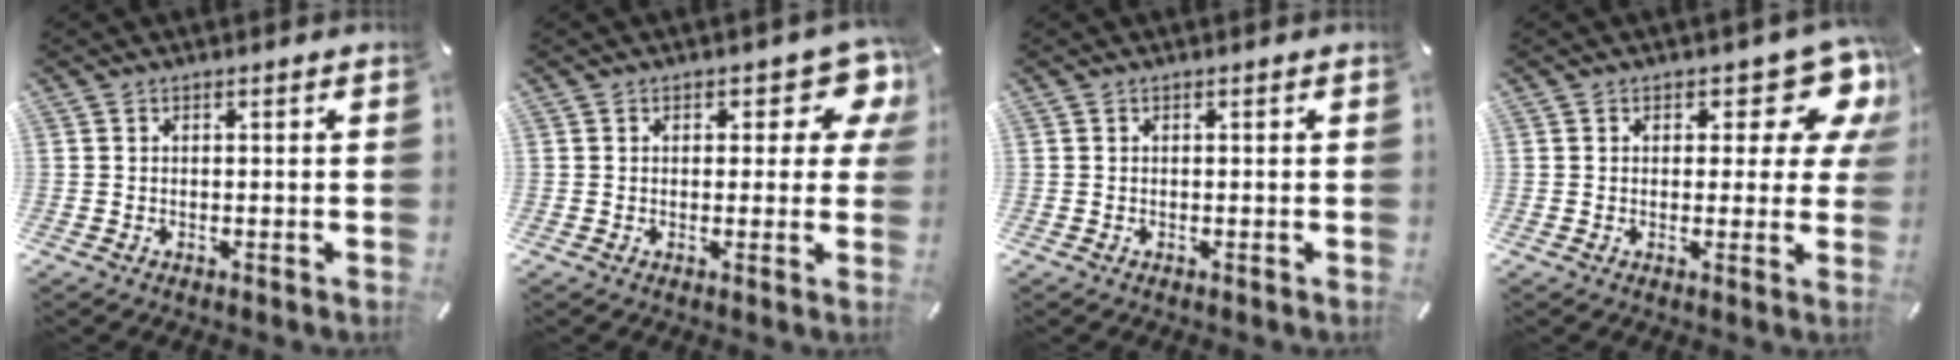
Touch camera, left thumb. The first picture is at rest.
{"total": 8.3, "force": [3.5, 4.2, 6.3], "torque": [-0.061, -0.016, 0.053]}
{"total": 0.0}
{"total": 11.7, "force": [6.0, 5.4, 8.4], "torque": [-0.096, -0.041, 0.102]}